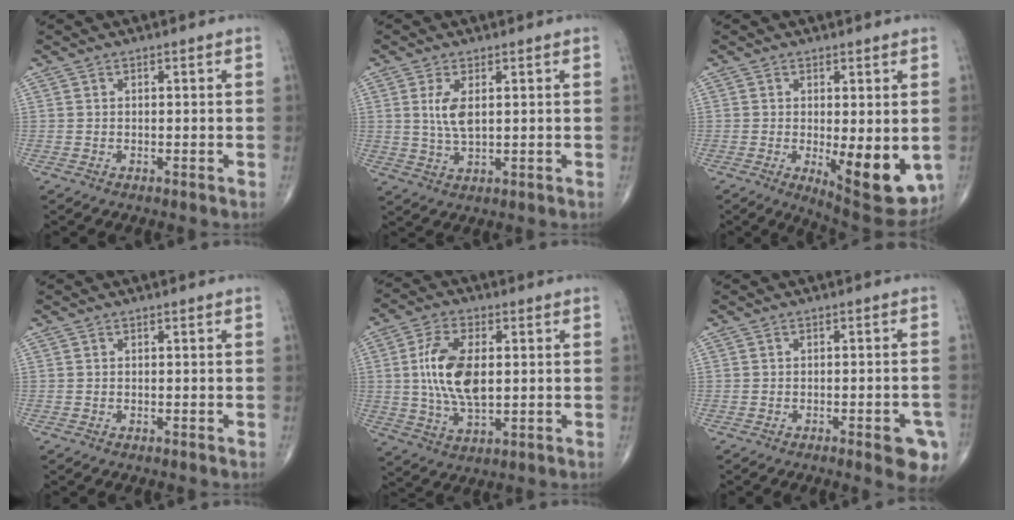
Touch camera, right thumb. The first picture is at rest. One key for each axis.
{"total": 5.1, "fx": 1.2, "fy": 2.1, "fz": 4.5, "tx": -0.094, "ty": -0.010, "tz": 0.030}
{"total": 12.4, "fx": -2.1, "fy": 4.4, "fz": 11.5, "tx": -0.142, "ty": -0.028, "tz": -0.016}
{"total": 0.0}
{"total": 12.5, "fx": 1.3, "fy": 6.3, "fz": 10.7, "tx": -0.210, "ty": -0.004, "tz": 0.027}
{"total": 6.7, "fx": -3.3, "fy": 1.9, "fz": 5.6, "tx": -0.054, "ty": 0.010, "tz": -0.037}